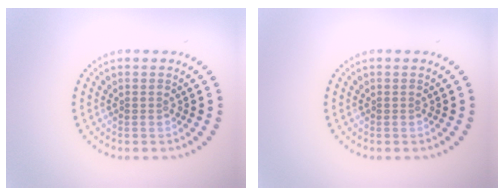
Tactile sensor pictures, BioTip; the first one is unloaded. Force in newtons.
{"total": 0.0}